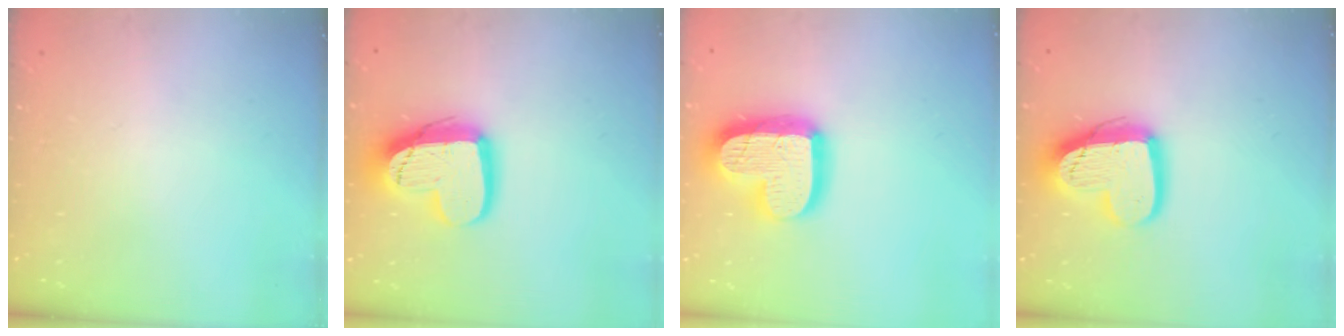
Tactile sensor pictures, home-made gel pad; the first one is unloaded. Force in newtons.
{"total": 19.0, "press": 18.9, "slide": 1.6}
{"total": 20.3, "press": 20.2, "slide": 1.7}
{"total": 16.7, "press": 16.6, "slide": 1.4}